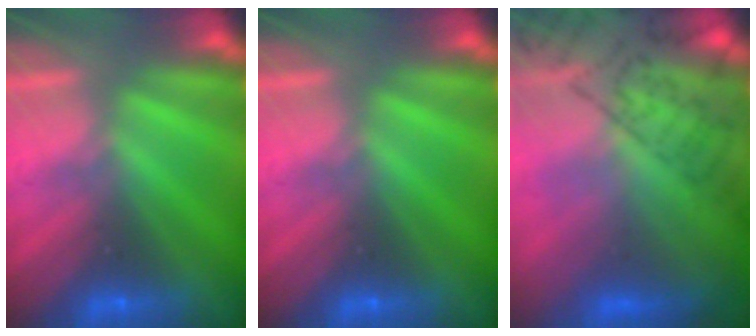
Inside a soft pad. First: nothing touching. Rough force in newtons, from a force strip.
{"total": 0.0}
{"total": 8.1}